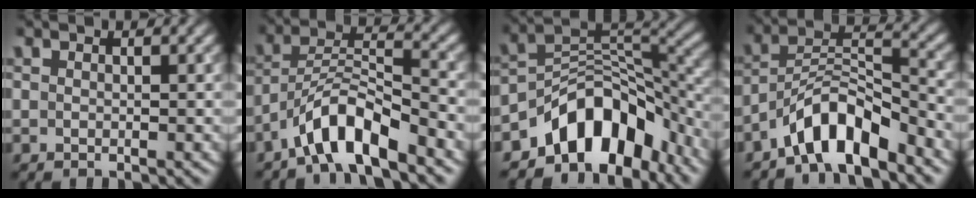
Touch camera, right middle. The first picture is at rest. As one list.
[{"total": 6.1, "force": [-4.5, 1.3, 4.0], "torque": [-0.068, 0.010, -0.085]}, {"total": 8.9, "force": [-6.0, 4.9, 4.5], "torque": [-0.038, 0.003, -0.106]}, {"total": 6.4, "force": [-4.8, 1.8, 3.8], "torque": [-0.059, 0.012, -0.090]}]